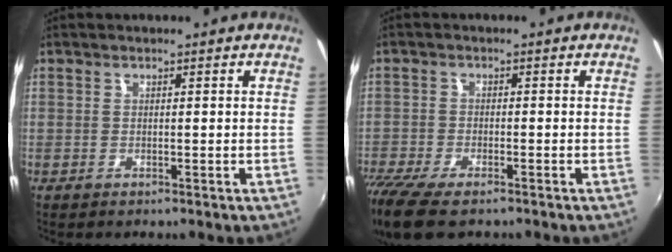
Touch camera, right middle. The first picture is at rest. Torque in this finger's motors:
{"motor_torque": [1.30, -0.84, 0.32, 0.20]}